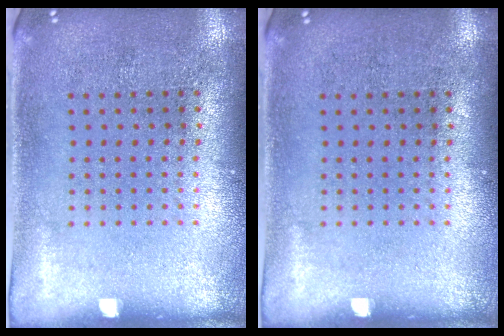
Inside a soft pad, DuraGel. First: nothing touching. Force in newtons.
{"total": 0.0}